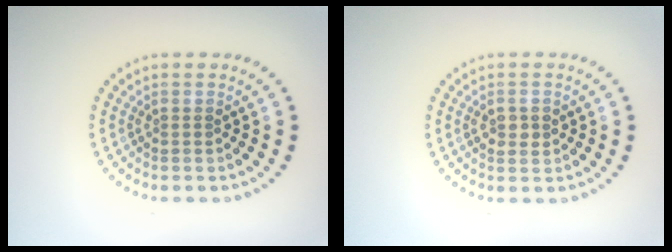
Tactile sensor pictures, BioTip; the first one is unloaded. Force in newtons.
{"total": 1.7, "press": 1.7, "slide": 0.2}